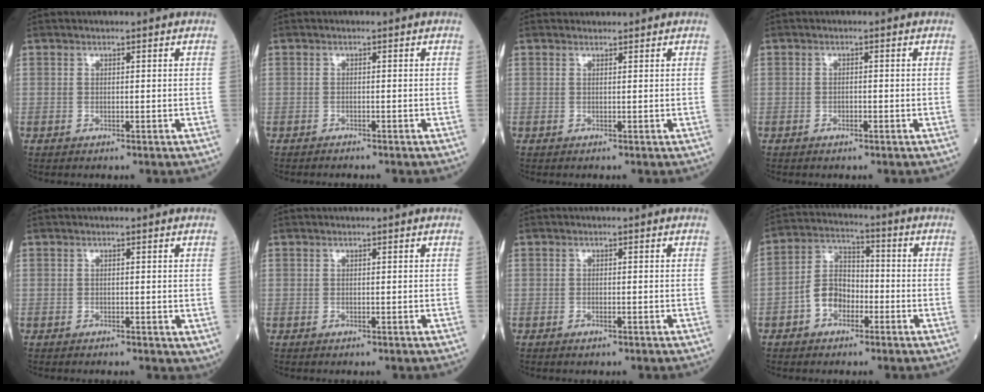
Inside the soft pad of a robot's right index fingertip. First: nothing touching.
{"total": 1.2, "force": [-1.1, 0.1, 0.3], "torque": [-0.006, -0.001, -0.015]}
{"total": 0.8, "force": [0.7, 0.3, -0.2], "torque": [0.000, 0.014, 0.010]}
{"total": 1.0, "force": [-0.5, 0.4, 0.8], "torque": [-0.012, 0.001, -0.008]}
{"total": 0.9, "force": [-0.1, 0.5, 0.7], "torque": [-0.004, -0.001, -0.005]}
{"total": 0.0}
{"total": 0.8, "force": [-0.4, 0.2, 0.7], "torque": [-0.016, -0.002, -0.005]}
{"total": 6.9, "force": [-2.8, 4.8, 4.2], "torque": [-0.084, 0.024, -0.058]}